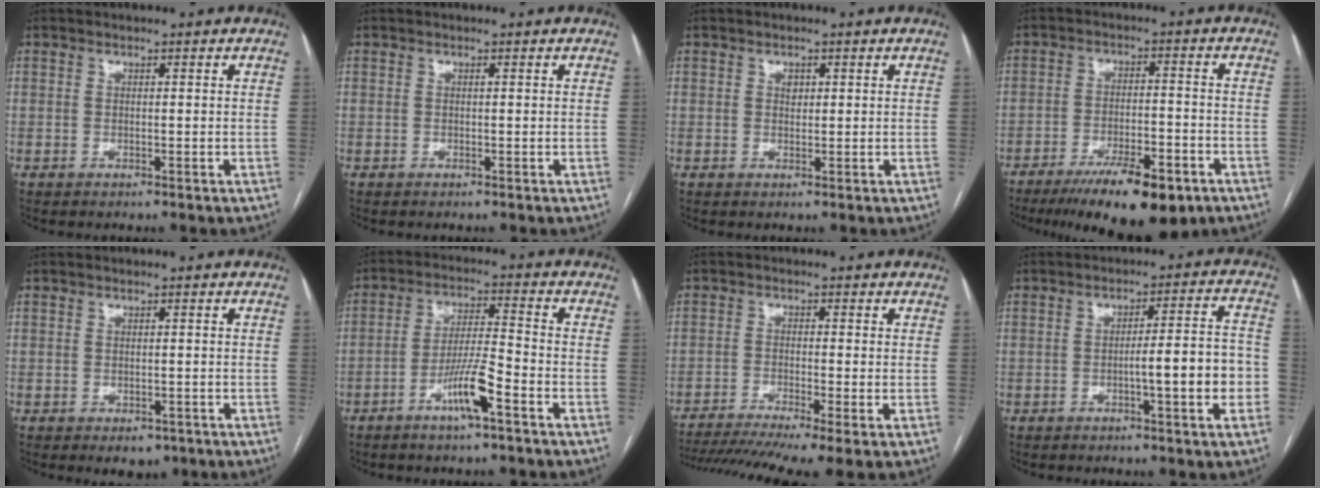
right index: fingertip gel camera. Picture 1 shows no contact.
{"total": 0.0}
{"total": 1.1, "force": [0.4, 0.8, 0.7], "torque": [-0.010, 0.001, 0.008]}
{"total": 14.1, "force": [-9.5, 3.8, 9.8], "torque": [-0.142, -0.014, -0.148]}
{"total": 3.1, "force": [-1.8, 1.9, 1.6], "torque": [-0.010, 0.001, -0.013]}
{"total": 7.8, "force": [-4.2, 0.3, 6.6], "torque": [-0.129, 0.000, -0.078]}
{"total": 13.3, "force": [-10.0, 0.6, 8.8], "torque": [-0.153, -0.023, -0.161]}
{"total": 8.9, "force": [-2.3, 0.9, 8.6], "torque": [-0.115, 0.021, -0.029]}